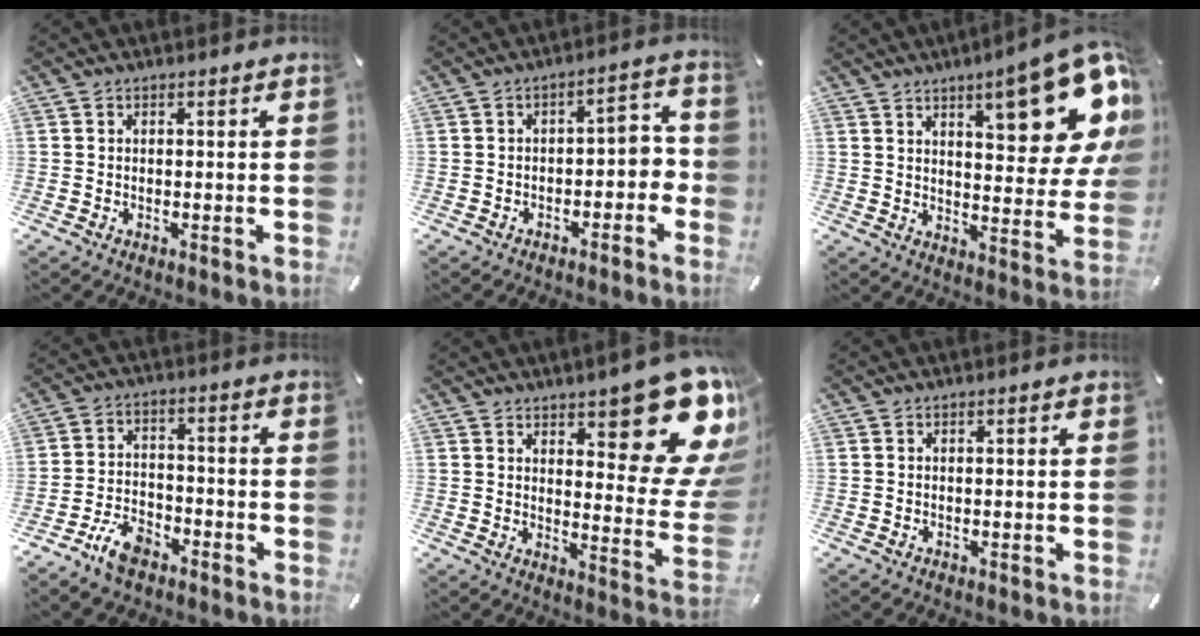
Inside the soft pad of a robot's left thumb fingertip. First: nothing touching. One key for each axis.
{"total": 5.1, "fx": -1.9, "fy": 3.3, "fz": 3.4, "tx": -0.046, "ty": 0.008, "tz": -0.043}
{"total": 19.7, "fx": 10.8, "fy": 6.3, "fz": 15.2, "tx": -0.193, "ty": -0.072, "tz": 0.164}
{"total": 7.8, "fx": -5.5, "fy": 4.1, "fz": 3.8, "tx": -0.078, "ty": 0.029, "tz": -0.105}
{"total": 20.4, "fx": 11.7, "fy": 8.2, "fz": 14.5, "tx": -0.162, "ty": -0.102, "tz": 0.193}
{"total": 0.6, "fx": 0.1, "fy": 0.0, "fz": 0.6, "tx": -0.011, "ty": 0.000, "tz": 0.002}